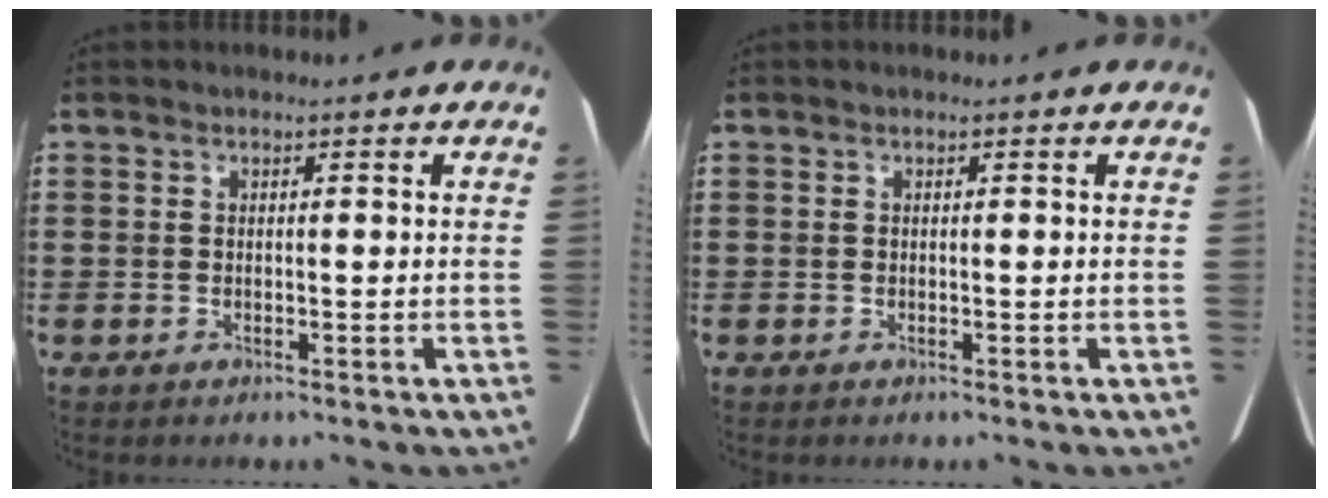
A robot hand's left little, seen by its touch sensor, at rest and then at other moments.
{"total": 0.0}